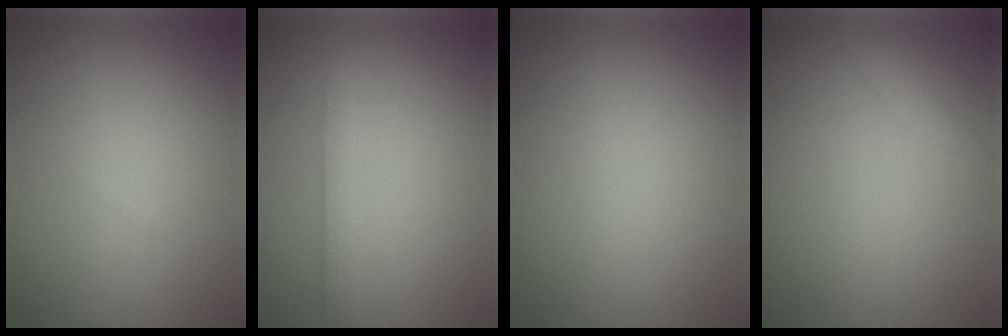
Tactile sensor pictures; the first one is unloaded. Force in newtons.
{"total": 1.8, "press": 1.8, "slide": 0.1}
{"total": 0.0}
{"total": 2.5, "press": 2.5, "slide": 0.1}